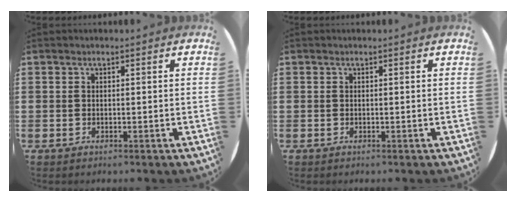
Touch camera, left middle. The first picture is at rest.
{"total": 0.0}